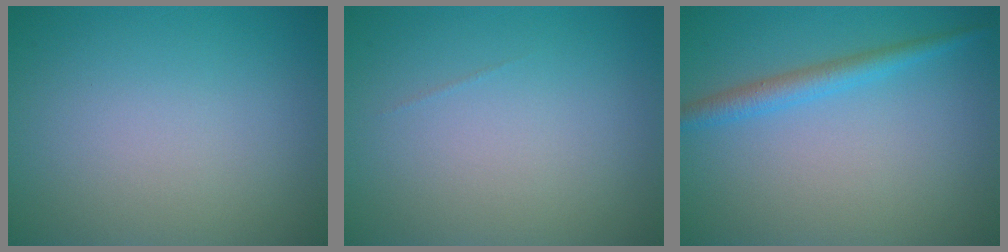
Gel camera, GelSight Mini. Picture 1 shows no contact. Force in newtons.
{"total": 0.0}
{"total": 2.3, "press": 2.3, "slide": 0.1}